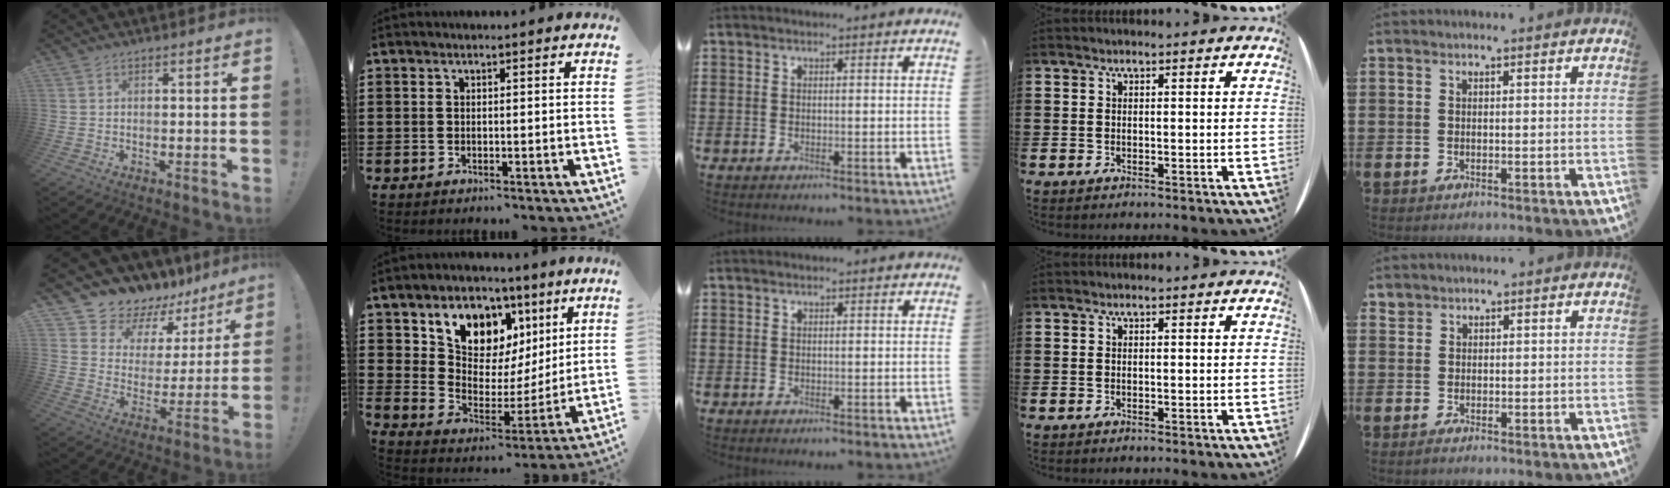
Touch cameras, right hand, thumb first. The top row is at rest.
{"thumb": {"total": 9.2, "force": [8.1, 4.3, 0.7], "torque": [-0.021, -0.081, 0.146]}, "index": {"total": 8.8, "force": [5.6, 6.2, 3.0], "torque": [-0.089, -0.045, 0.099]}, "little": {"total": 0.7, "force": [0.6, 0.3, -0.1], "torque": [0.016, -0.004, 0.008]}}